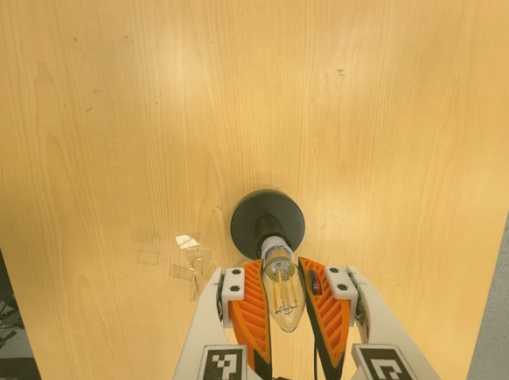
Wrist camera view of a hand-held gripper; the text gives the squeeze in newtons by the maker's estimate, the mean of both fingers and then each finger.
{"total": 17.9, "left": 18.8, "right": 16.9}